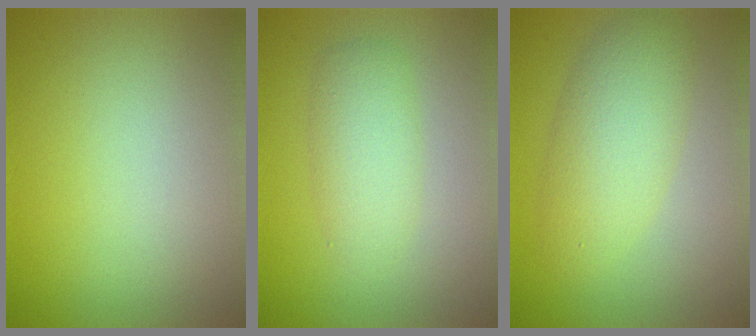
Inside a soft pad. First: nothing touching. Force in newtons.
{"total": 2.9, "press": 2.9, "slide": 0.1}
{"total": 4.5, "press": 4.5, "slide": 0.2}